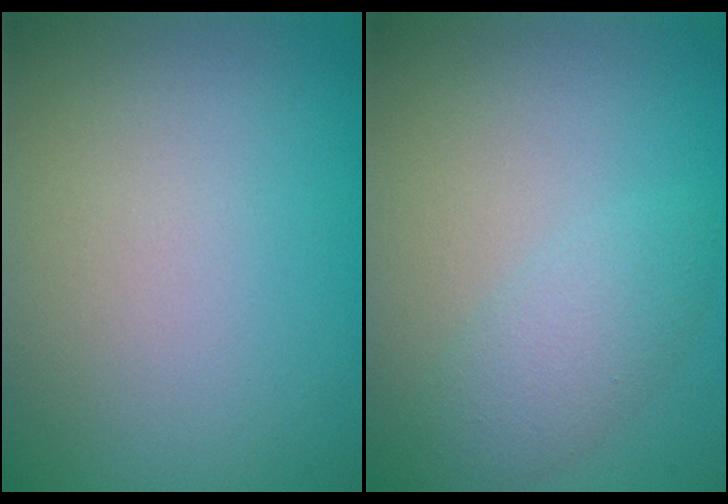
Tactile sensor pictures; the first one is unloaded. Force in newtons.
{"total": 2.8, "press": 2.8, "slide": 0.1}